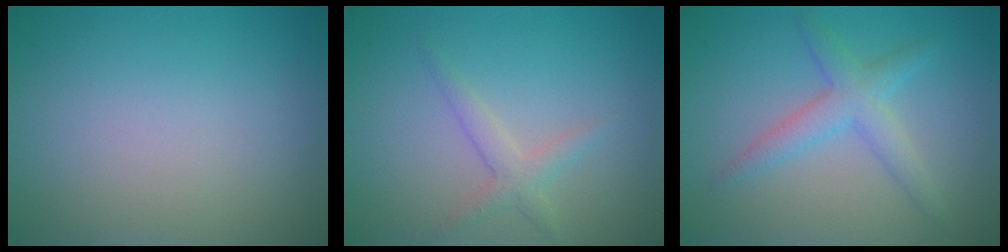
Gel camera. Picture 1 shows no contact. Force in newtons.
{"total": 1.8, "press": 1.8, "slide": 0.1}
{"total": 2.9, "press": 2.9, "slide": 0.1}